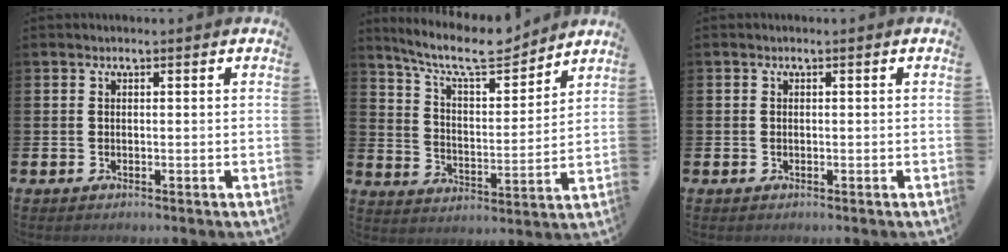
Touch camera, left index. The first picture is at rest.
{"total": 9.8, "force": [8.8, 2.1, 3.9], "torque": [-0.097, -0.054, 0.153]}
{"total": 0.5, "force": [-0.2, 0.5, 0.0], "torque": [-0.005, 0.005, -0.004]}